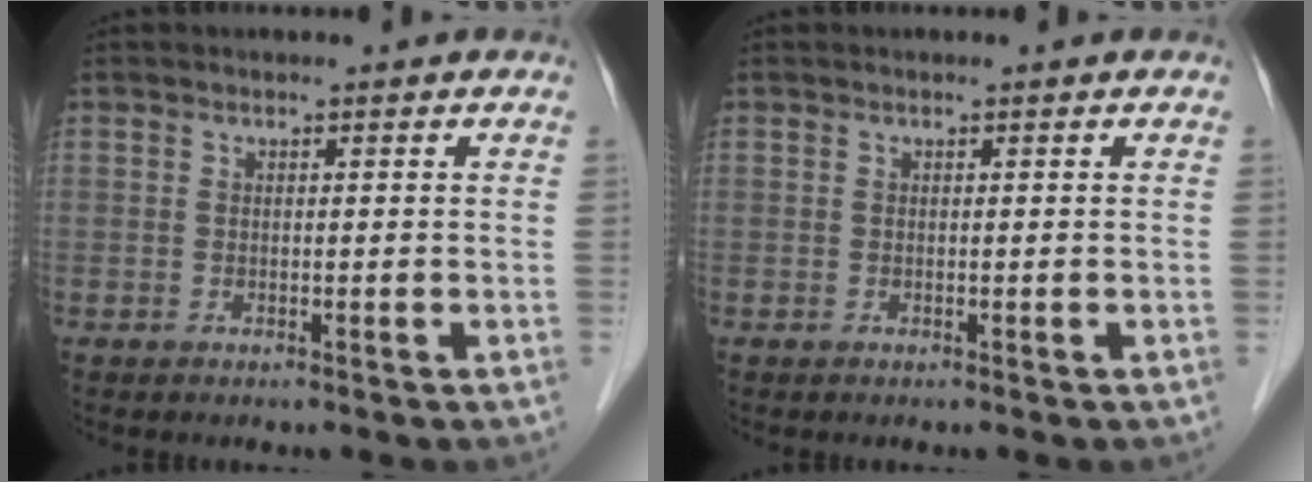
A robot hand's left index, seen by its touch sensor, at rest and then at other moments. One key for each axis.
{"total": 0.0}